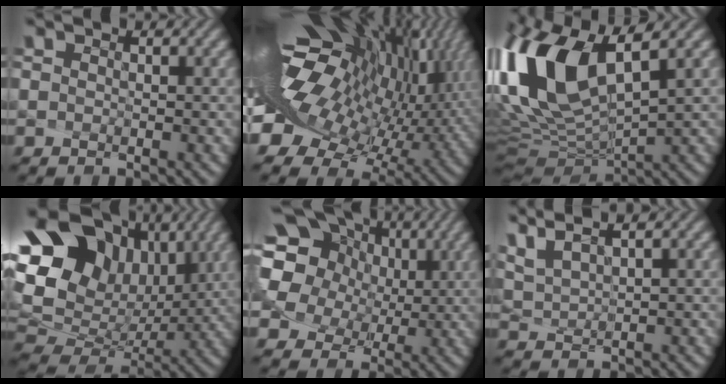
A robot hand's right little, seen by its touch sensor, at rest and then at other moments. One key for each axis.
{"total": 16.9, "fx": 2.6, "fy": 8.8, "fz": 14.1, "tx": -0.262, "ty": -0.033, "tz": 0.087}
{"total": 12.2, "fx": 4.0, "fy": 4.6, "fz": 10.6, "tx": -0.265, "ty": -0.006, "tz": 0.108}
{"total": 18.2, "fx": 7.1, "fy": 13.4, "fz": 10.1, "tx": -0.244, "ty": 0.020, "tz": 0.164}
{"total": 14.1, "fx": 5.1, "fy": 11.3, "fz": 6.9, "tx": -0.178, "ty": 0.006, "tz": 0.108}
{"total": 2.7, "fx": 2.5, "fy": -0.3, "fz": 0.9, "tx": -0.050, "ty": -0.010, "tz": 0.084}